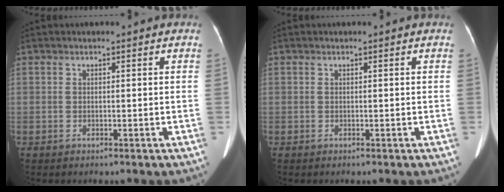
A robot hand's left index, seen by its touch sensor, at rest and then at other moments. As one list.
[{"total": 0.0}]